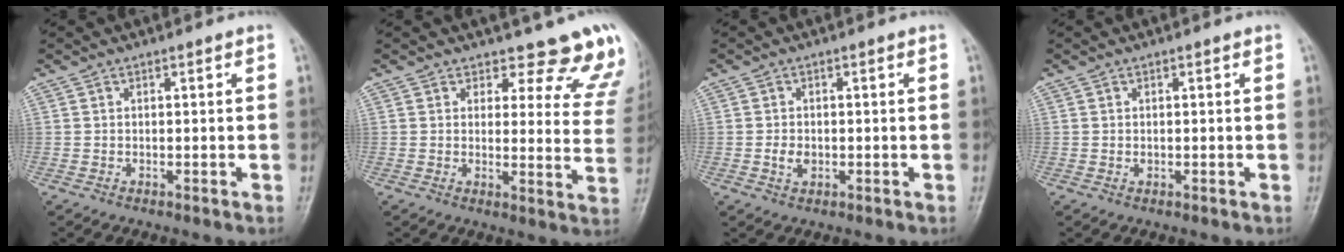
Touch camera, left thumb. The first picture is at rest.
{"total": 13.5, "force": [12.4, 4.7, 2.1], "torque": [0.037, -0.104, 0.112]}
{"total": 2.4, "force": [-0.5, 1.8, 1.6], "torque": [-0.024, 0.002, -0.009]}
{"total": 0.6, "force": [0.0, 0.5, 0.3], "torque": [-0.002, 0.001, -0.001]}